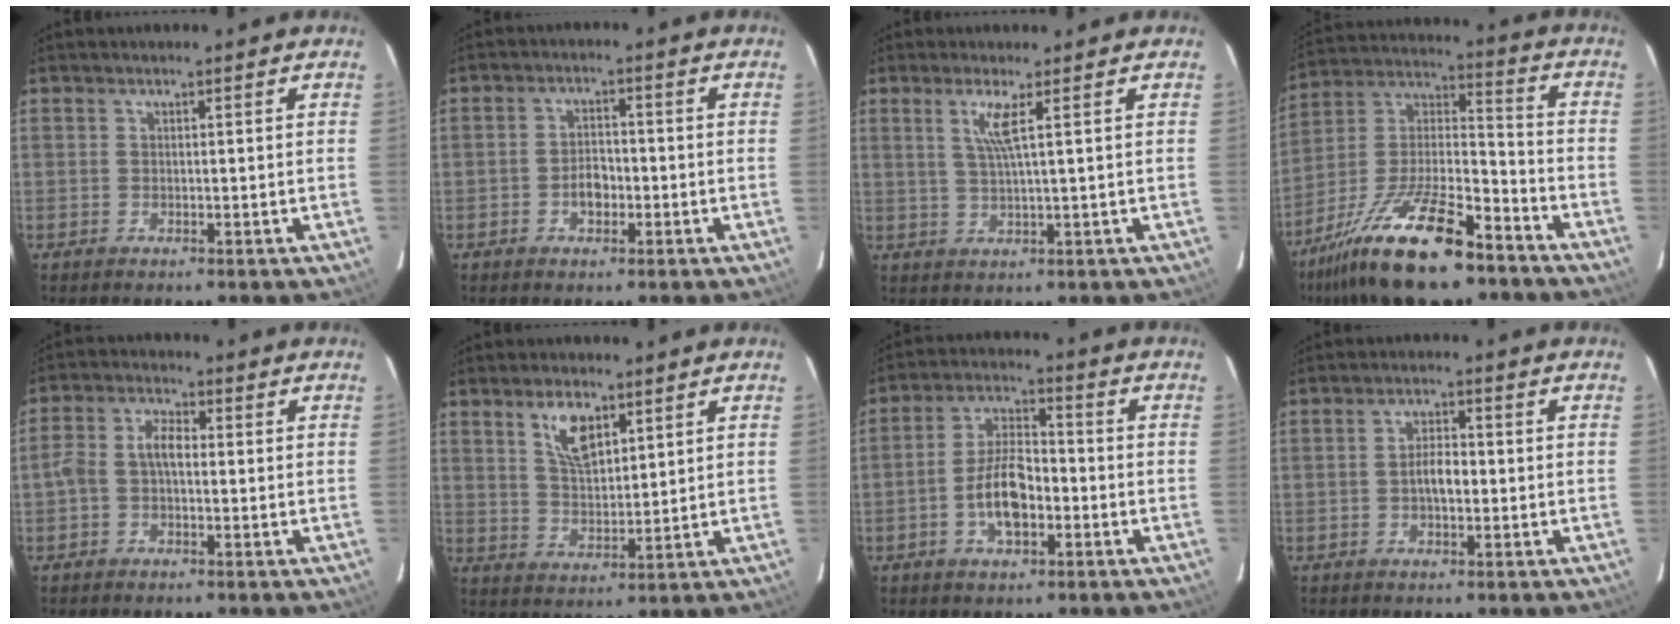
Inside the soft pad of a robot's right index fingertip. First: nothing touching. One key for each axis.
{"total": 3.6, "fx": -1.4, "fy": 2.4, "fz": 2.3, "tx": -0.041, "ty": 0.007, "tz": -0.023}
{"total": 3.8, "fx": 1.6, "fy": -0.7, "fz": 3.4, "tx": -0.066, "ty": -0.004, "tz": 0.032}
{"total": 23.1, "fx": -14.9, "fy": 7.6, "fz": 15.9, "tx": -0.309, "ty": -0.016, "tz": -0.259}
{"total": 4.7, "fx": -0.6, "fy": 2.7, "fz": 3.7, "tx": -0.076, "ty": 0.018, "tz": -0.013}
{"total": 7.3, "fx": 4.0, "fy": 3.3, "fz": 5.2, "tx": -0.092, "ty": 0.005, "tz": 0.079}
{"total": 9.0, "fx": -3.0, "fy": 4.1, "fz": 7.4, "tx": -0.149, "ty": 0.010, "tz": -0.051}
{"total": 3.8, "fx": -0.6, "fy": 1.7, "fz": 3.3, "tx": -0.061, "ty": 0.007, "tz": -0.010}